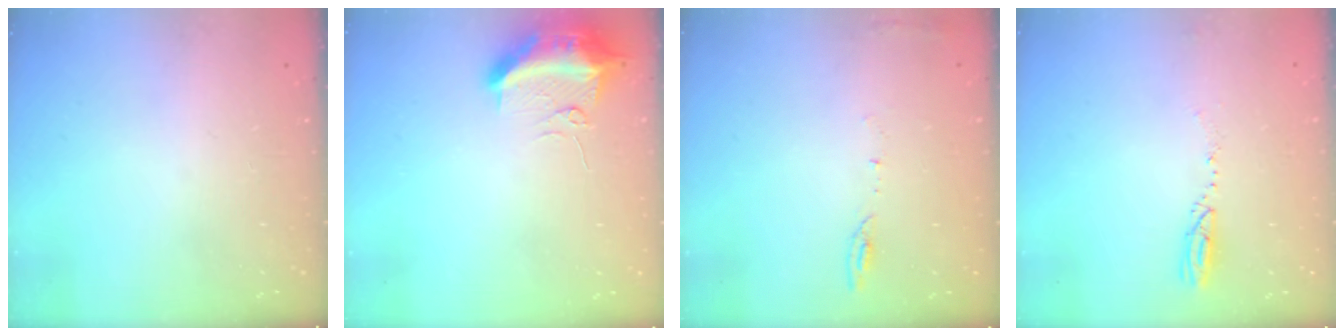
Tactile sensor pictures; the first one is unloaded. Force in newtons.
{"total": 10.8, "press": 10.6, "slide": 1.9}
{"total": 6.0, "press": 5.9, "slide": 0.9}
{"total": 3.1, "press": 3.0, "slide": 0.8}